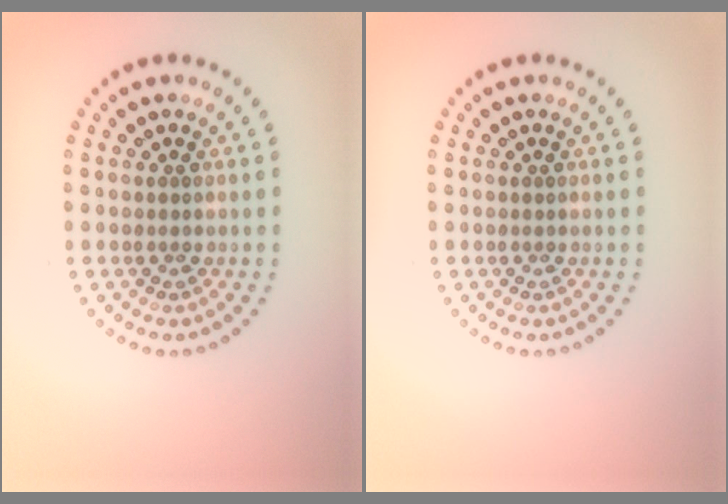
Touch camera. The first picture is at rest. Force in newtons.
{"total": 0.0}